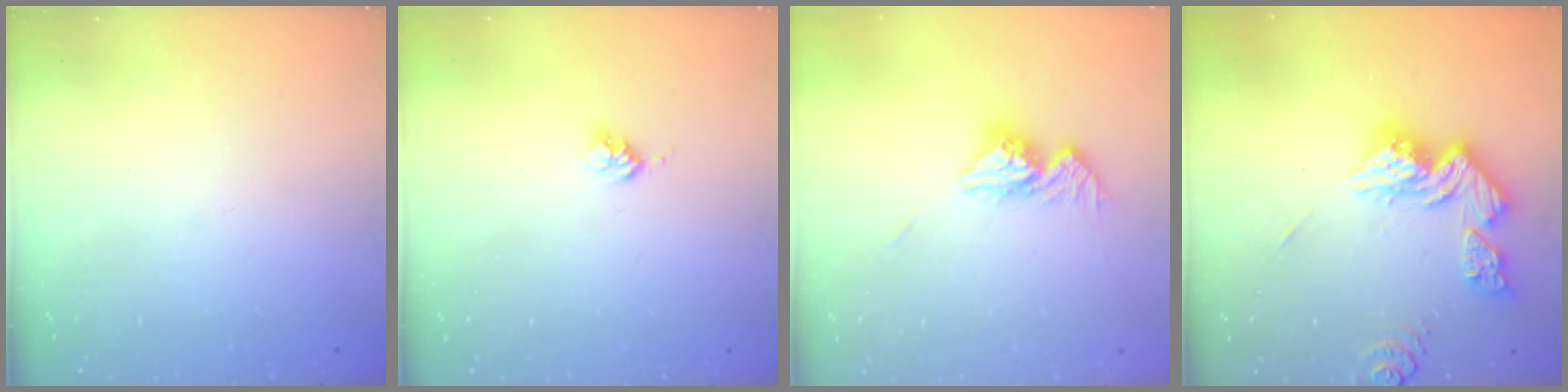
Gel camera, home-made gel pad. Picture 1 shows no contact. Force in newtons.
{"total": 2.5, "press": 2.5, "slide": 0.3}
{"total": 10.7, "press": 10.6, "slide": 0.9}
{"total": 14.6, "press": 14.5, "slide": 1.5}